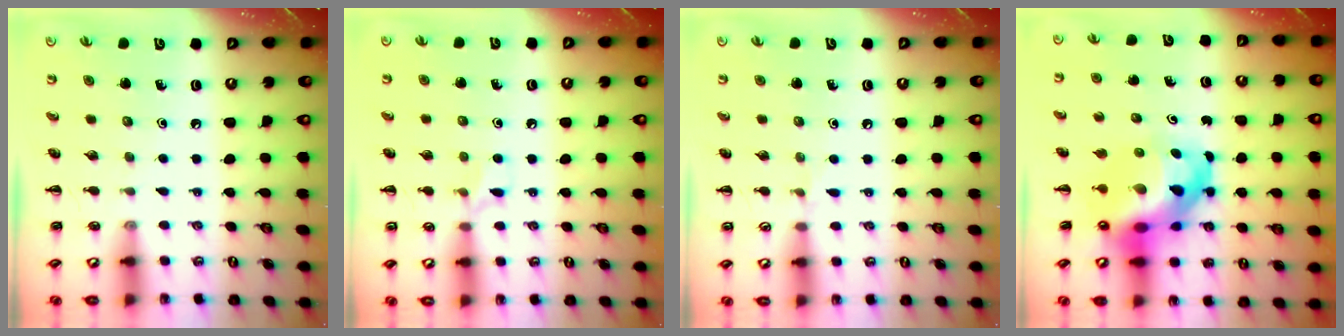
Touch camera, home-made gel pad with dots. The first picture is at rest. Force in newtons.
{"total": 5.2, "press": 4.9, "slide": 1.6}
{"total": 3.6, "press": 3.4, "slide": 1.3}
{"total": 13.2, "press": 12.8, "slide": 3.5}